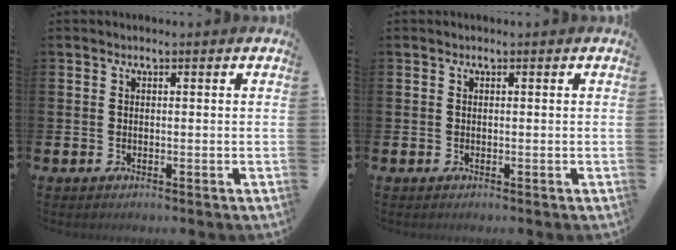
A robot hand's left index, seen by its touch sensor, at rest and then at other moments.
{"total": 0.0}